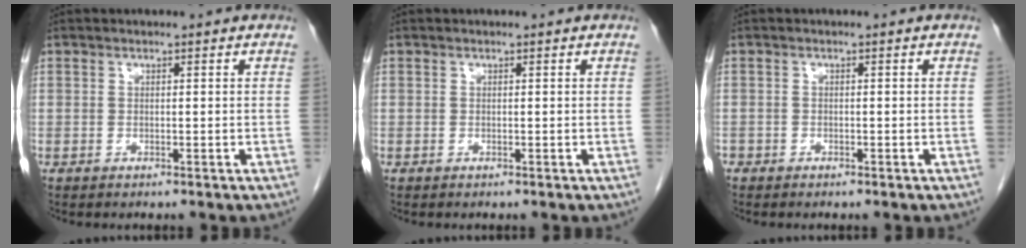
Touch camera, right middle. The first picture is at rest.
{"total": 0.0}
{"total": 0.7, "force": [-0.5, 0.5, 0.1], "torque": [-0.001, 0.003, -0.011]}